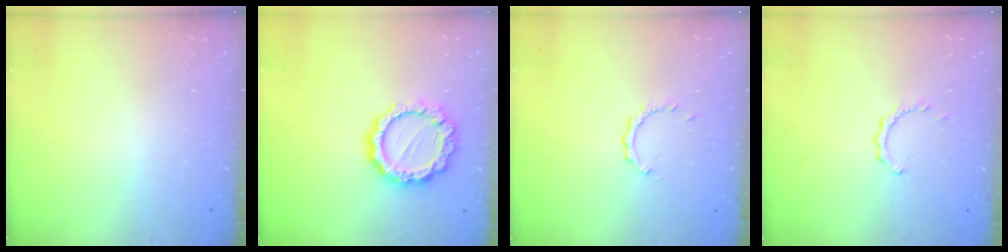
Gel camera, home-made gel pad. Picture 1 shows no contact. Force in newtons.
{"total": 13.1, "press": 13.1, "slide": 1.1}
{"total": 2.2, "press": 2.2, "slide": 0.1}
{"total": 2.2, "press": 2.2, "slide": 0.2}